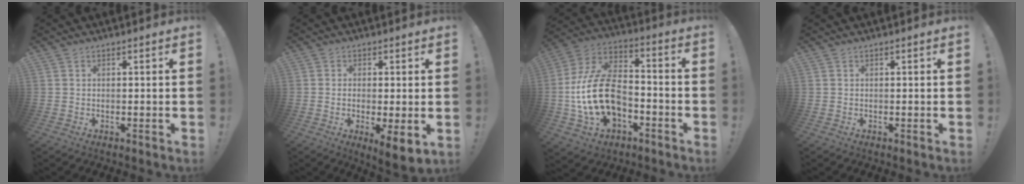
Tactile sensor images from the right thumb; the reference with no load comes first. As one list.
[{"total": 5.3, "force": [-0.5, 1.3, 5.1], "torque": [-0.065, -0.009, -0.002]}, {"total": 20.2, "force": [-4.4, 13.2, 14.6], "torque": [-0.286, 0.033, -0.066]}, {"total": 0.0}]